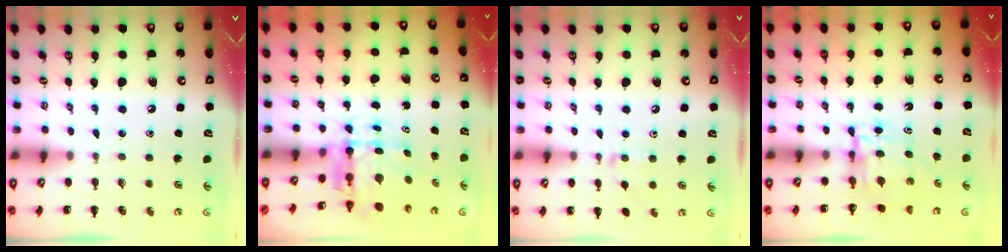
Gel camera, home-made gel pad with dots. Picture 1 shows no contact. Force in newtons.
{"total": 6.7, "press": 6.5, "slide": 1.9}
{"total": 6.8, "press": 6.5, "slide": 2.0}
{"total": 4.8, "press": 4.8, "slide": 0.4}